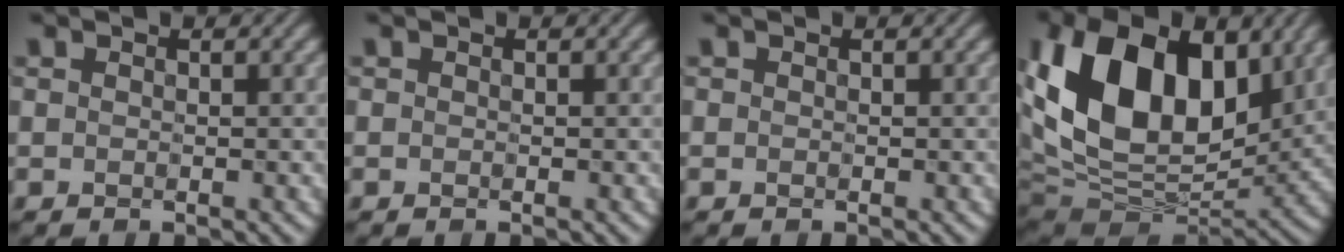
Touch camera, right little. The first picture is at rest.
{"total": 0.0}
{"total": 0.0}
{"total": 15.7, "force": [3.8, 10.3, 11.2], "torque": [-0.214, 0.012, 0.068]}